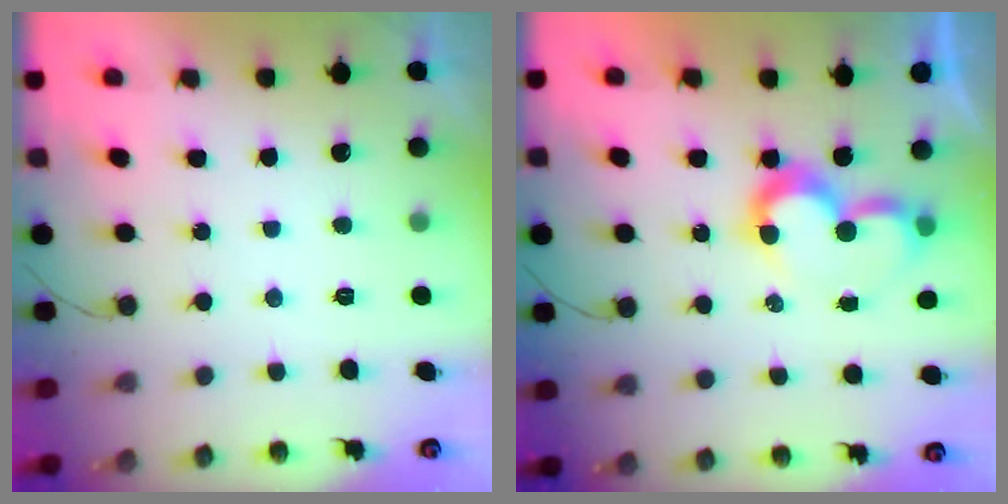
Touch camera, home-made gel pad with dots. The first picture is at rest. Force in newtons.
{"total": 7.3, "press": 7.3, "slide": 0.6}